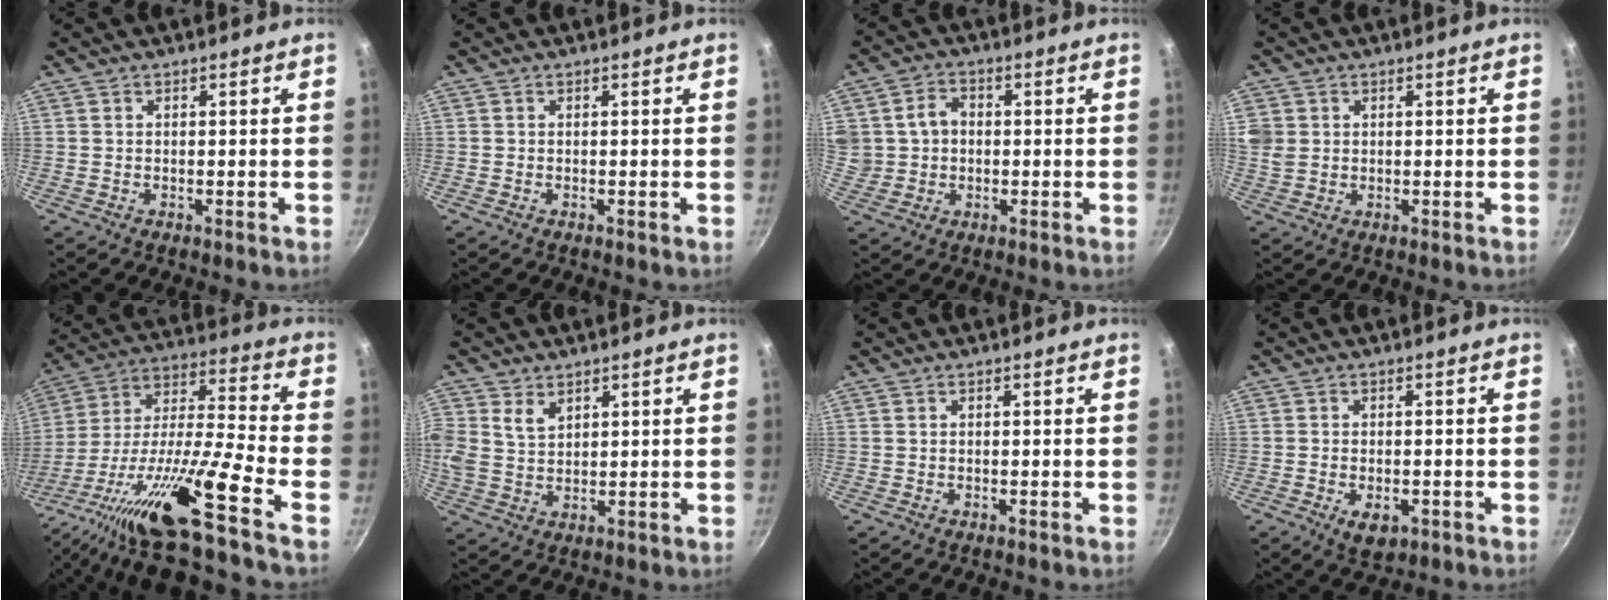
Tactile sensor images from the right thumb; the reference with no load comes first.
{"total": 0.0}
{"total": 7.8, "force": [0.7, 6.9, 3.7], "torque": [-0.048, 0.014, 0.015]}
{"total": 4.8, "force": [1.1, 4.1, 2.2], "torque": [-0.038, -0.003, 0.027]}
{"total": 21.1, "force": [-11.8, 2.1, 17.4], "torque": [-0.293, 0.061, -0.226]}
{"total": 6.8, "force": [3.1, 4.8, 3.9], "torque": [-0.078, -0.003, 0.064]}
{"total": 0.0}
{"total": 4.7, "force": [-1.7, 2.7, 3.4], "torque": [-0.047, 0.003, -0.020]}